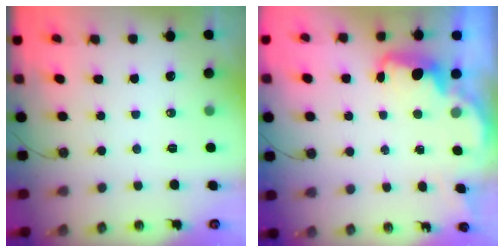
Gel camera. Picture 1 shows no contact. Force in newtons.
{"total": 2.5, "press": 2.4, "slide": 0.7}